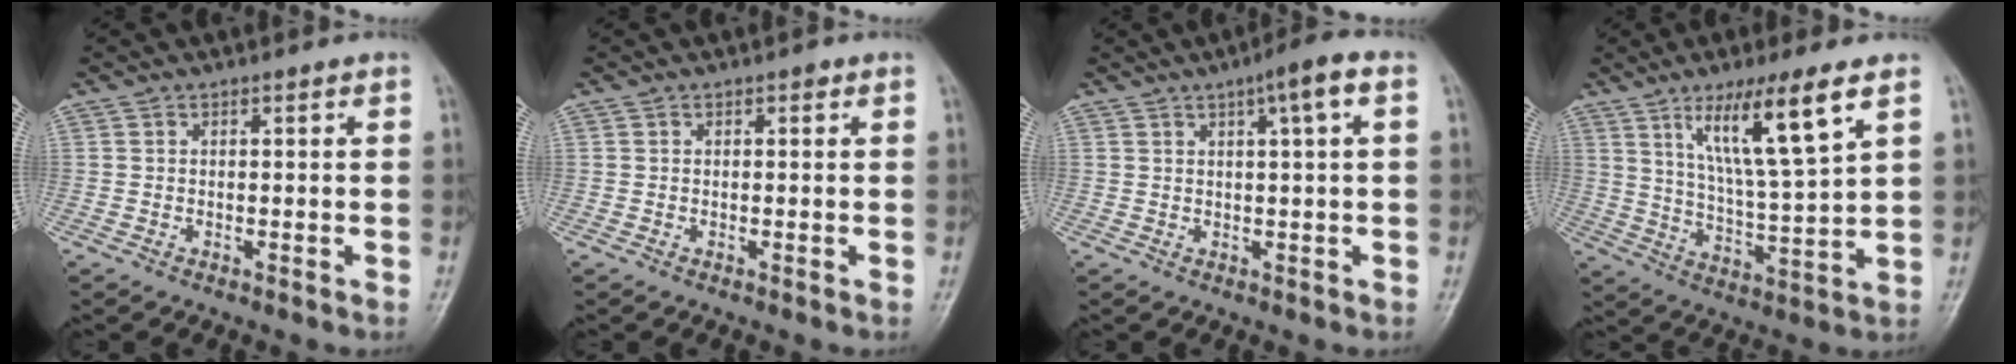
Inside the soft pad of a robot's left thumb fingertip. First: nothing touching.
{"total": 0.7, "force": [0.3, 0.4, 0.5], "torque": [-0.003, 0.001, 0.001]}
{"total": 5.3, "force": [2.1, 0.4, 4.9], "torque": [-0.078, 0.010, 0.029]}
{"total": 14.1, "force": [7.2, 1.7, 12.0], "torque": [-0.213, -0.038, 0.136]}